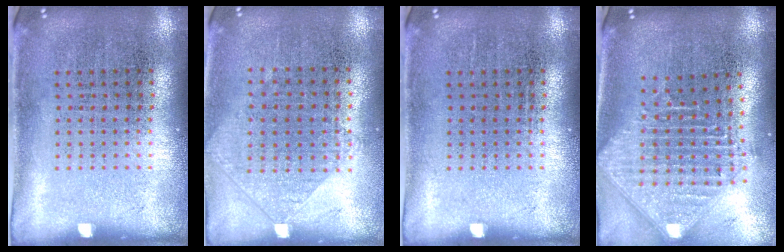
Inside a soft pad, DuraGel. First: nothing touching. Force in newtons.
{"total": 0.9, "press": 0.9, "slide": 0.3}
{"total": 0.0}
{"total": 2.4, "press": 1.8, "slide": 1.5}